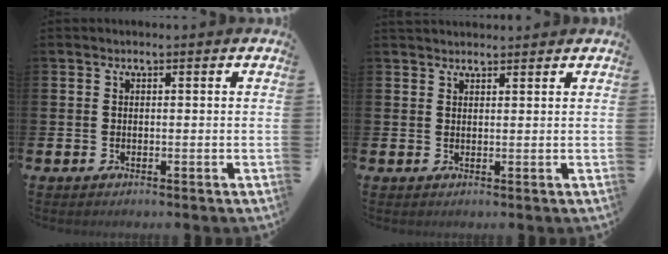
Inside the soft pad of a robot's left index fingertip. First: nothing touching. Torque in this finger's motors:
{"motor_torque": [0.66, -0.90, 0.06, 0.06]}